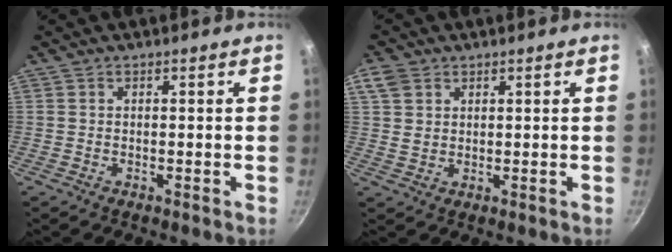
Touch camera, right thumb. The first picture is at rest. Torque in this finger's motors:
{"motor_torque": [-0.82, 0.95, 0.14, -0.13, 0.07]}